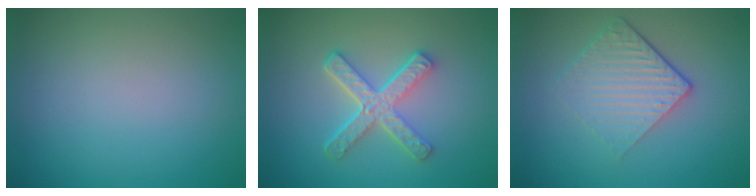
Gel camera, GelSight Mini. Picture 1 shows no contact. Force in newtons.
{"total": 4.9, "press": 3.5, "slide": 3.4}
{"total": 4.5, "press": 3.0, "slide": 3.3}